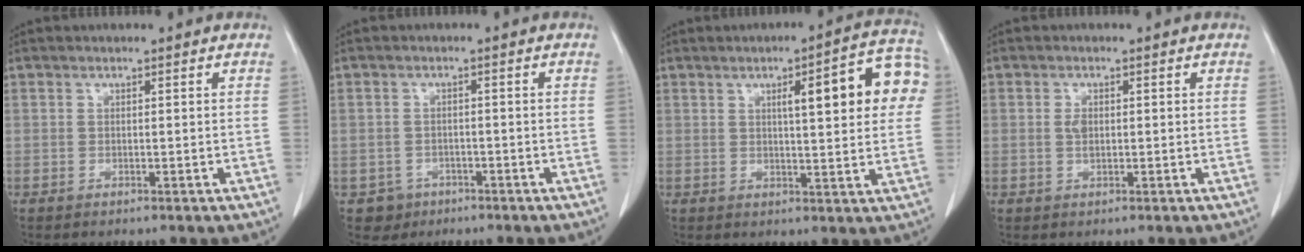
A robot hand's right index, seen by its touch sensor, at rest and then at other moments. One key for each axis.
{"total": 3.1, "fx": -1.6, "fy": 2.6, "fz": 0.0, "tx": 0.005, "ty": 0.012, "tz": -0.022}
{"total": 12.1, "fx": 3.1, "fy": 2.2, "fz": 11.4, "tx": -0.139, "ty": 0.027, "tz": 0.033}
{"total": 1.7, "fx": 0.2, "fy": 0.9, "fz": 1.5, "tx": -0.027, "ty": 0.000, "tz": 0.003}